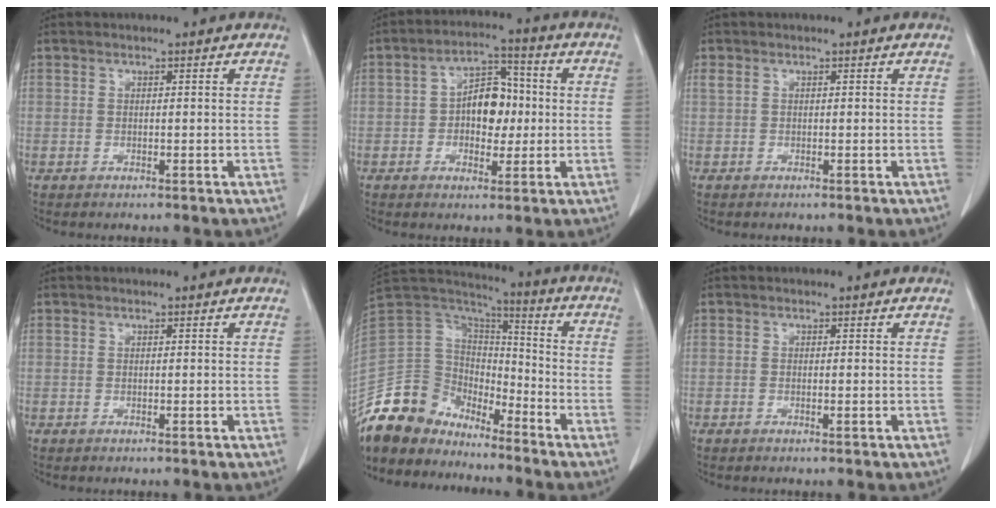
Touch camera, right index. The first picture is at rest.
{"total": 7.8, "force": [-0.1, 4.6, 6.3], "torque": [-0.100, 0.023, -0.004]}
{"total": 0.8, "force": [0.4, 0.5, 0.5], "torque": [-0.015, 0.016, 0.011]}
{"total": 0.0}
{"total": 14.5, "force": [-12.5, 6.7, 3.0], "torque": [-0.060, 0.053, -0.242]}
{"total": 0.5, "force": [-0.1, 0.1, 0.5], "torque": [-0.010, -0.003, 0.000]}